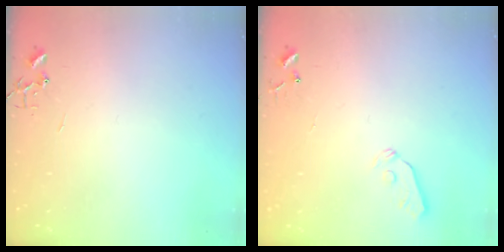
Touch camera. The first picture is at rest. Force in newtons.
{"total": 5.2, "press": 5.2, "slide": 0.6}